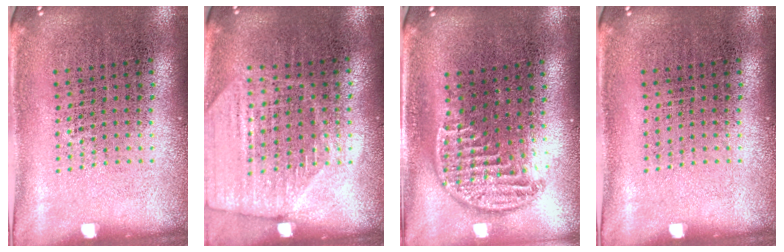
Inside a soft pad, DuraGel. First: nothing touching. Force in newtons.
{"total": 1.8, "press": 1.6, "slide": 0.7}
{"total": 1.2, "press": 1.0, "slide": 0.7}
{"total": 0.0}